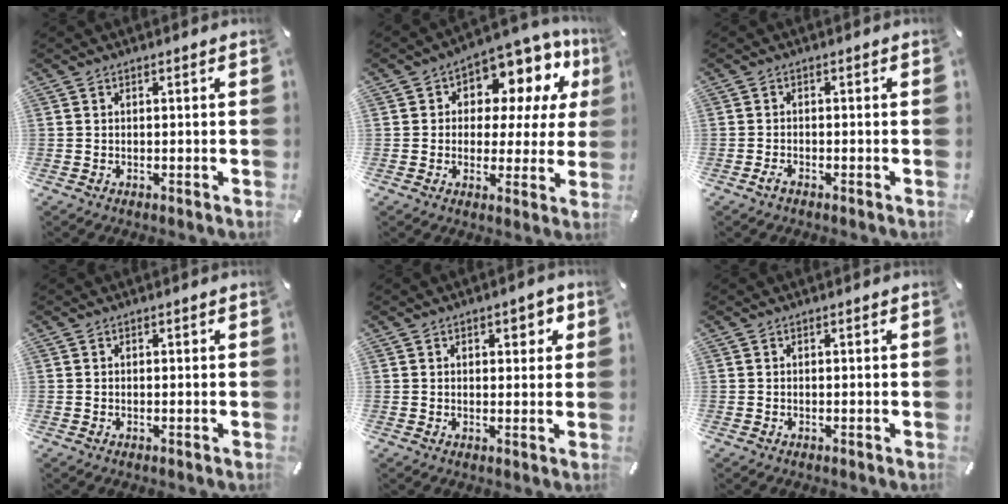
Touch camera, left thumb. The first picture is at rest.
{"total": 10.2, "force": [5.1, 6.8, 5.6], "torque": [-0.078, -0.047, 0.091]}
{"total": 1.6, "force": [-1.2, 0.6, 0.9], "torque": [-0.016, 0.004, -0.022]}
{"total": 0.0}
{"total": 2.8, "force": [1.0, 1.8, 1.9], "torque": [-0.025, 0.000, 0.011]}
{"total": 0.0}